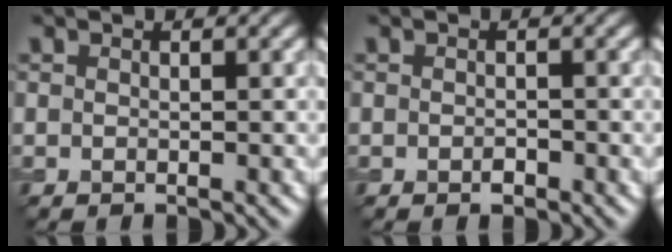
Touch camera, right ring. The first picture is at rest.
{"total": 0.7, "force": [-0.4, 0.4, 0.5], "torque": [-0.007, -0.001, -0.007]}